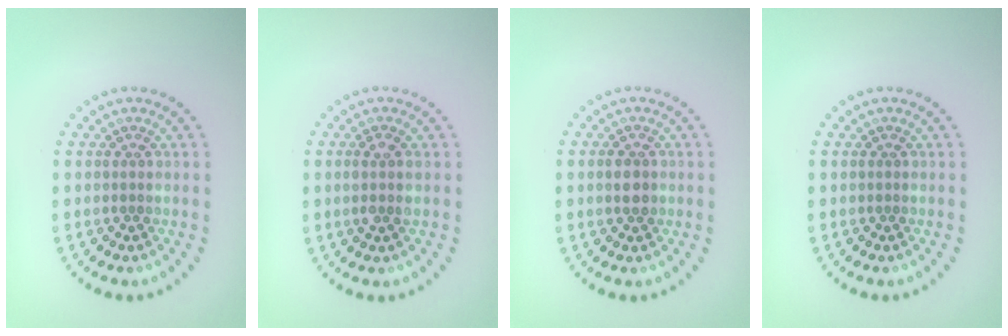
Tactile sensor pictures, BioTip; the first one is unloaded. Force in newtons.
{"total": 1.7, "press": 1.5, "slide": 0.8}
{"total": 2.1, "press": 2.1, "slide": 0.1}
{"total": 0.0}